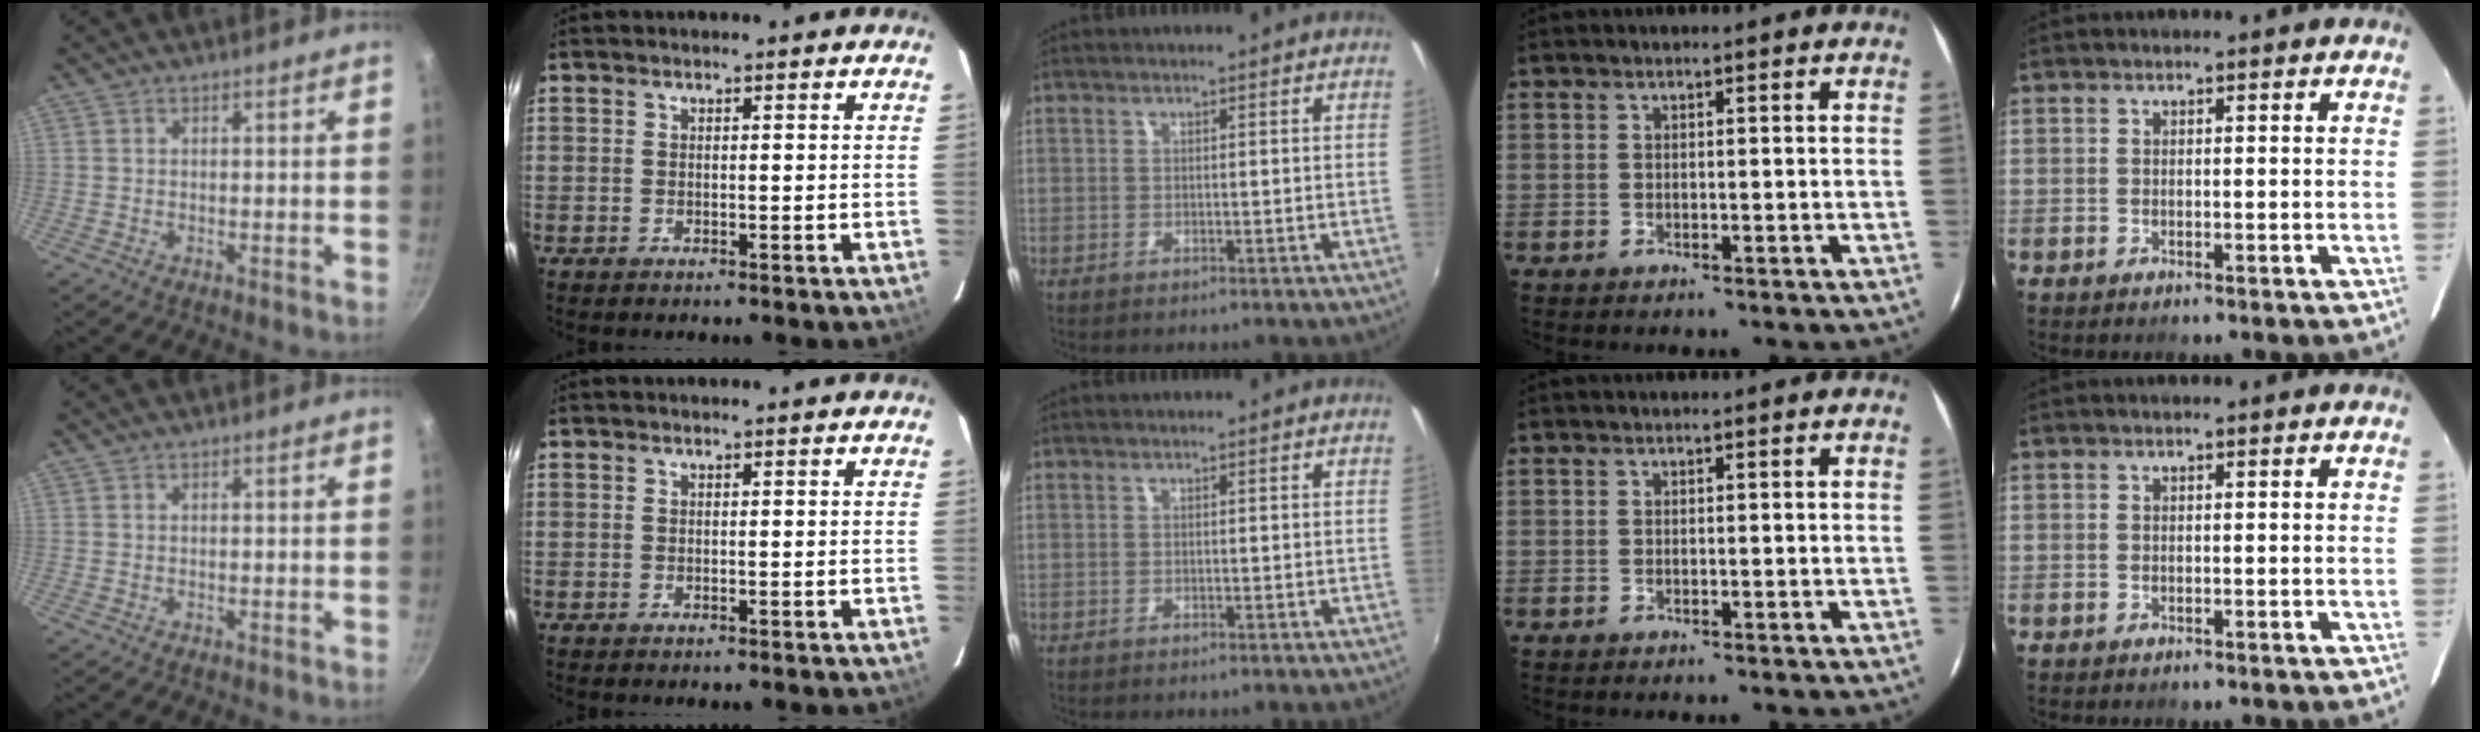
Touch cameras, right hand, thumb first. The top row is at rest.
{}